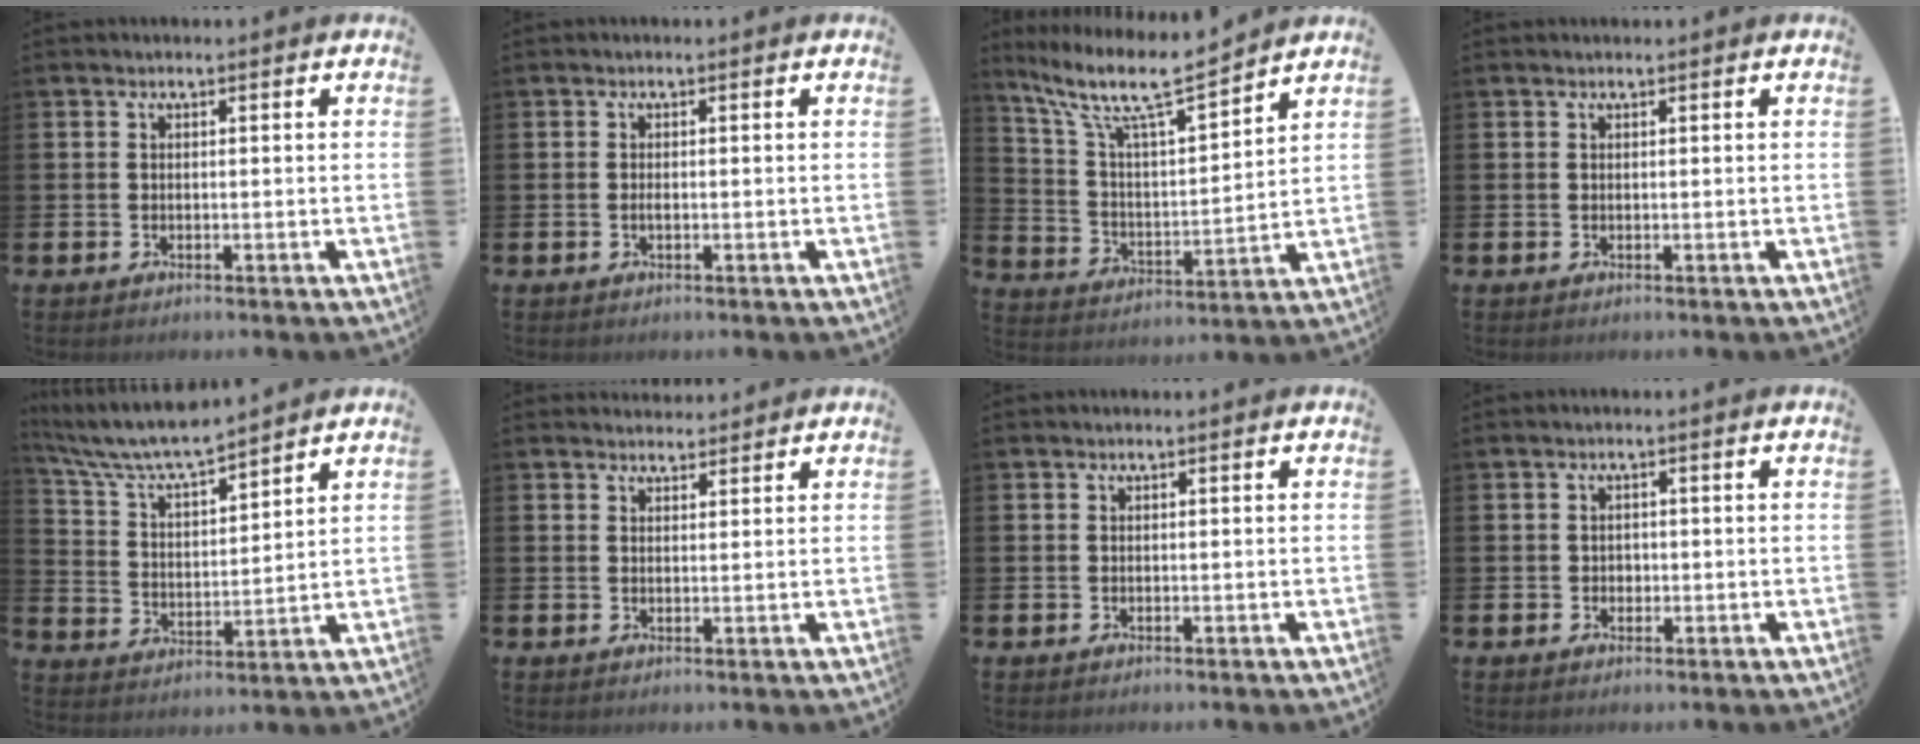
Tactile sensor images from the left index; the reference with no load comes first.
{"total": 0.6, "force": [-0.2, 0.2, 0.5], "torque": [-0.011, -0.001, -0.004]}
{"total": 10.4, "force": [8.7, 1.7, 5.3], "torque": [-0.135, -0.052, 0.146]}
{"total": 0.0}
{"total": 7.2, "force": [6.7, 0.8, 2.4], "torque": [-0.082, -0.039, 0.117]}
{"total": 2.4, "force": [2.3, 0.6, -0.1], "torque": [0.006, -0.010, 0.040]}
{"total": 0.0}
{"total": 1.1, "force": [0.0, 1.0, 0.3], "torque": [0.000, 0.005, -0.003]}